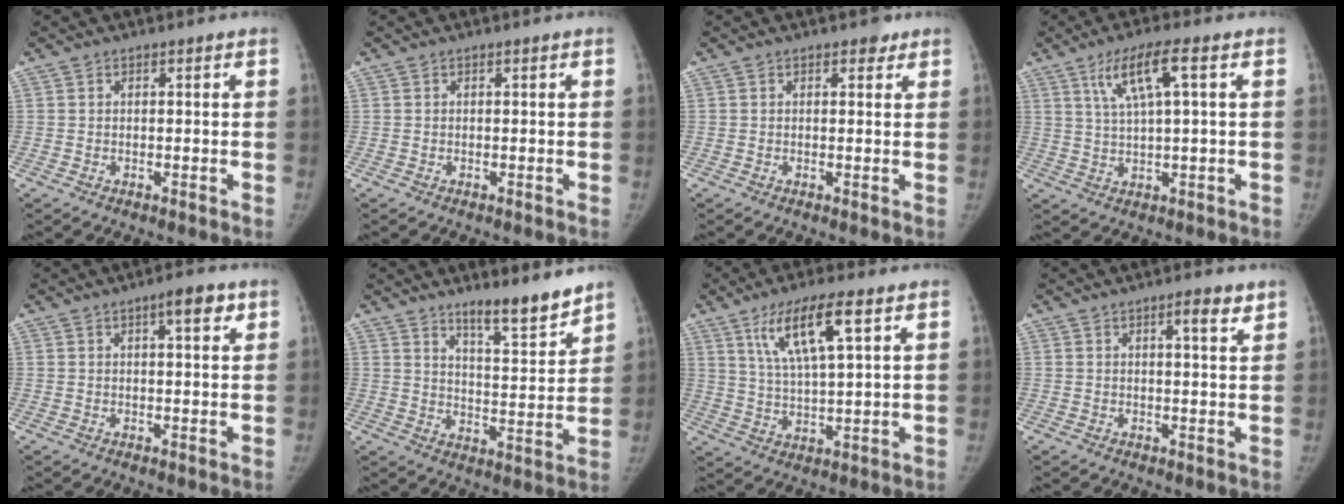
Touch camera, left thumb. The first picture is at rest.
{"total": 0.0}
{"total": 1.6, "force": [1.1, 1.0, 0.6], "torque": [0.005, -0.003, 0.009]}
{"total": 7.9, "force": [3.1, 1.1, 7.2], "torque": [-0.148, 0.004, 0.060]}
{"total": 4.3, "force": [2.0, 1.3, 3.6], "torque": [-0.042, -0.003, 0.026]}
{"total": 10.0, "force": [8.2, 1.6, 5.5], "torque": [-0.067, -0.069, 0.133]}
{"total": 11.3, "force": [5.4, 2.5, 9.6], "torque": [-0.181, -0.012, 0.104]}
{"total": 3.9, "force": [2.3, 0.8, 3.0], "torque": [-0.040, -0.013, 0.033]}